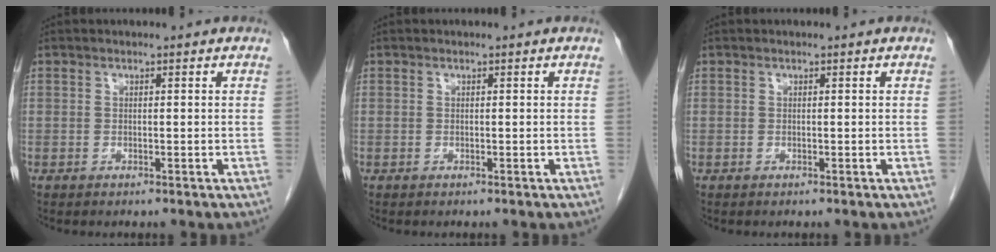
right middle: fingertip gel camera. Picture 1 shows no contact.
{"total": 0.0}
{"total": 0.0}